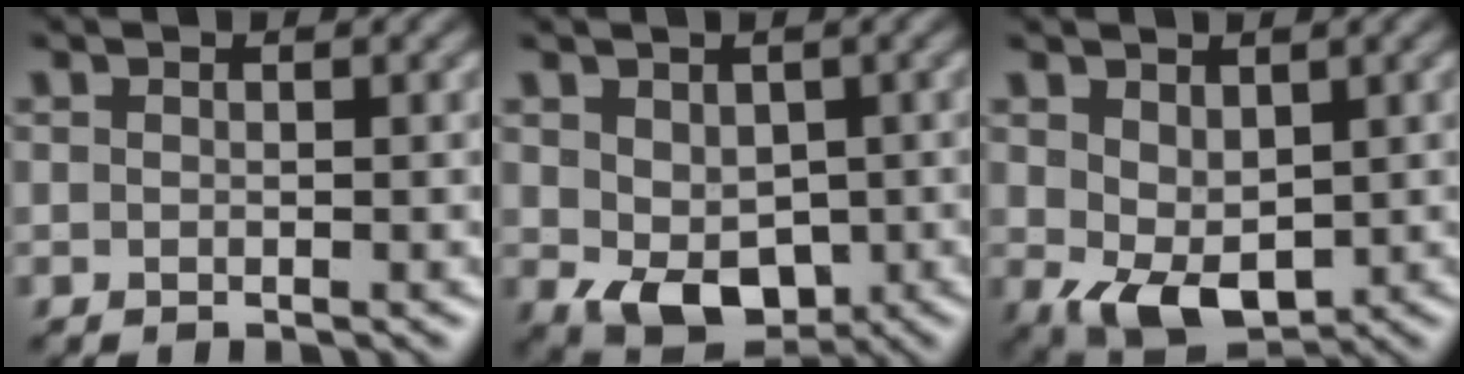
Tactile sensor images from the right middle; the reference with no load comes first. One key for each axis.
{"total": 5.3, "fx": -0.9, "fy": 3.7, "fz": 3.6, "tx": -0.070, "ty": -0.013, "tz": -0.008}
{"total": 5.1, "fx": -0.4, "fy": 3.3, "fz": 3.9, "tx": -0.088, "ty": -0.005, "tz": 0.001}